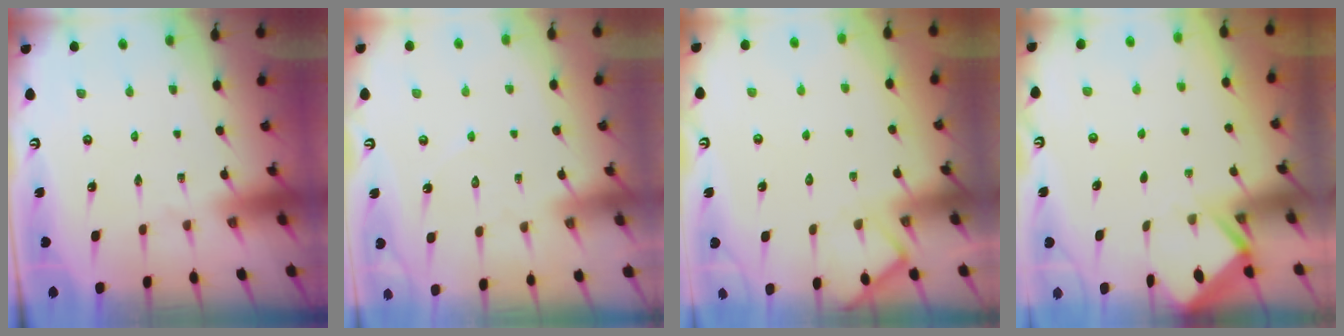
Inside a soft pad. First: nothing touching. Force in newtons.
{"total": 3.8, "press": 3.8, "slide": 0.3}
{"total": 5.0, "press": 5.0, "slide": 0.6}
{"total": 3.4, "press": 3.4, "slide": 0.4}